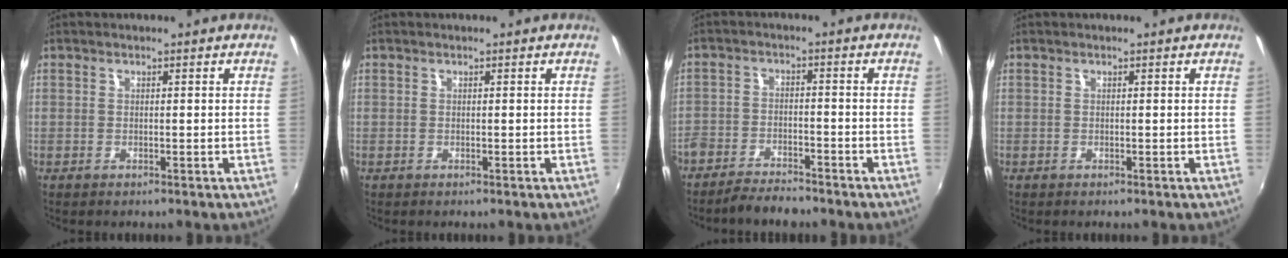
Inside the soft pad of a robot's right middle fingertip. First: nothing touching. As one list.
[{"total": 0.0}, {"total": 6.9, "force": [-6.0, 2.2, 2.7], "torque": [-0.077, -0.011, -0.107]}, {"total": 0.0}]